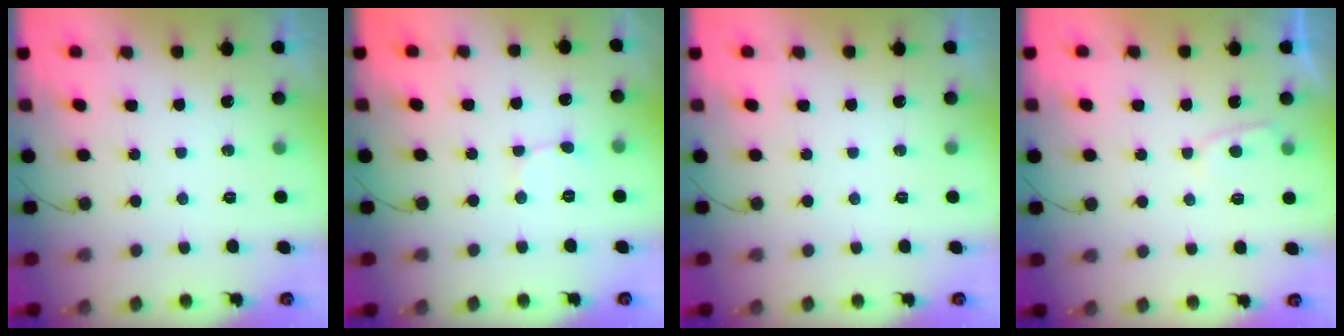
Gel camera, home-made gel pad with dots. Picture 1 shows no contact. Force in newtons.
{"total": 1.6, "press": 1.6, "slide": 0.1}
{"total": 0.0}
{"total": 2.9, "press": 2.9, "slide": 0.3}